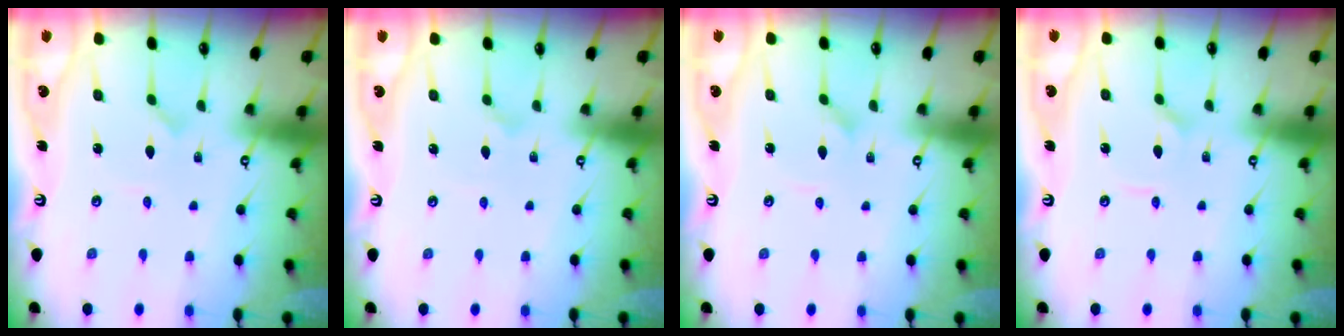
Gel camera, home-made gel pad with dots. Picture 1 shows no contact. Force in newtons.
{"total": 1.9, "press": 1.9, "slide": 0.2}
{"total": 1.8, "press": 1.8, "slide": 0.0}
{"total": 2.6, "press": 2.6, "slide": 0.2}